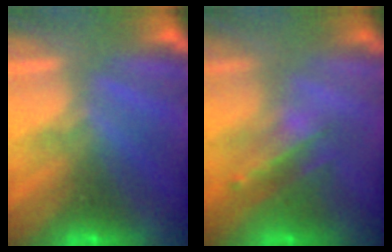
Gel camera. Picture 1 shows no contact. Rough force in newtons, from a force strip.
{"total": 2.4}